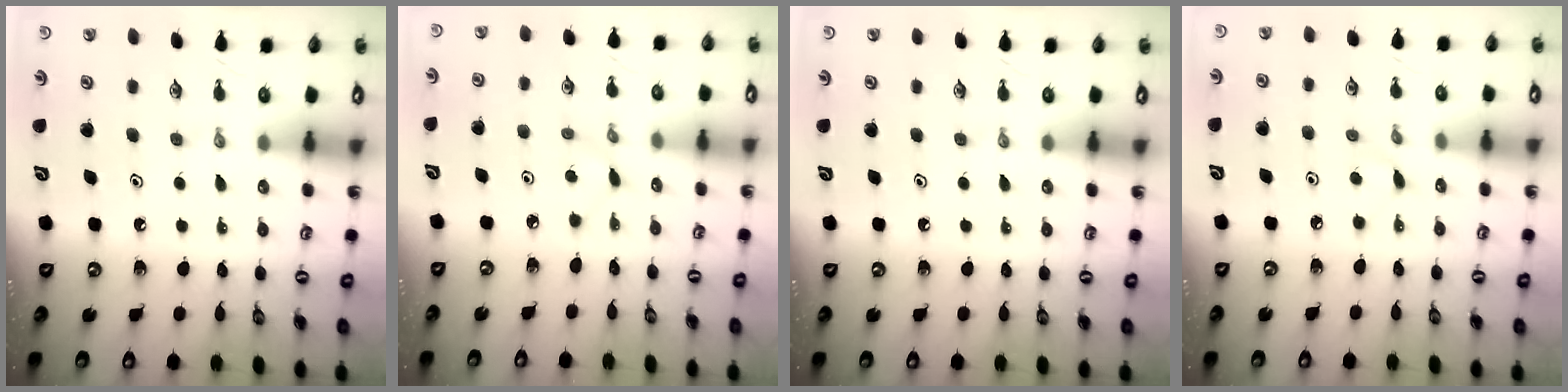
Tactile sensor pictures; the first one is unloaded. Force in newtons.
{"total": 2.2, "press": 2.2, "slide": 0.3}
{"total": 0.0}
{"total": 3.9, "press": 3.8, "slide": 0.5}